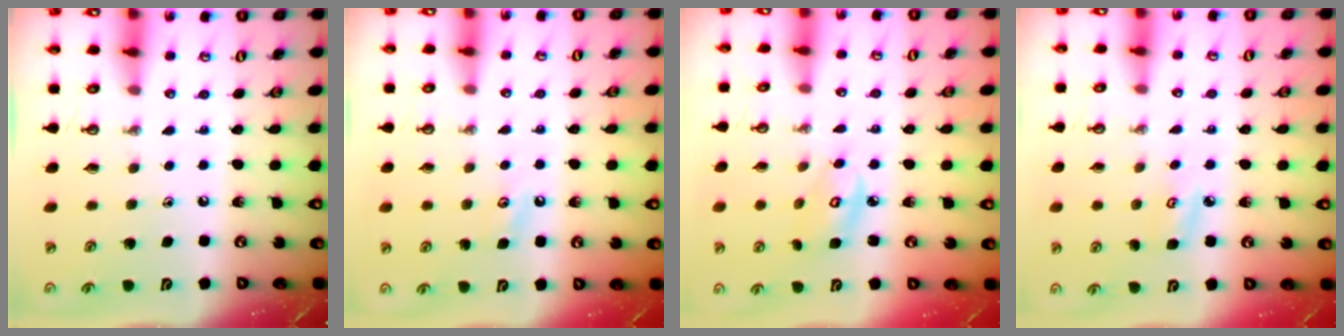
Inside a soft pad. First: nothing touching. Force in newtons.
{"total": 2.8, "press": 2.7, "slide": 0.5}
{"total": 5.1, "press": 5.1, "slide": 0.2}
{"total": 4.7, "press": 4.6, "slide": 0.5}